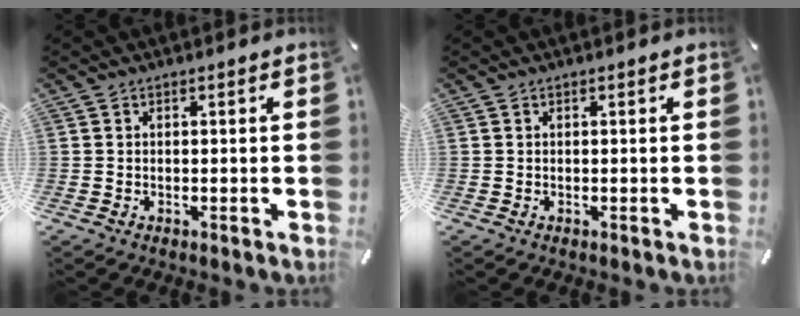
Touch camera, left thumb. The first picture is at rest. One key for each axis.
{"total": 0.0}